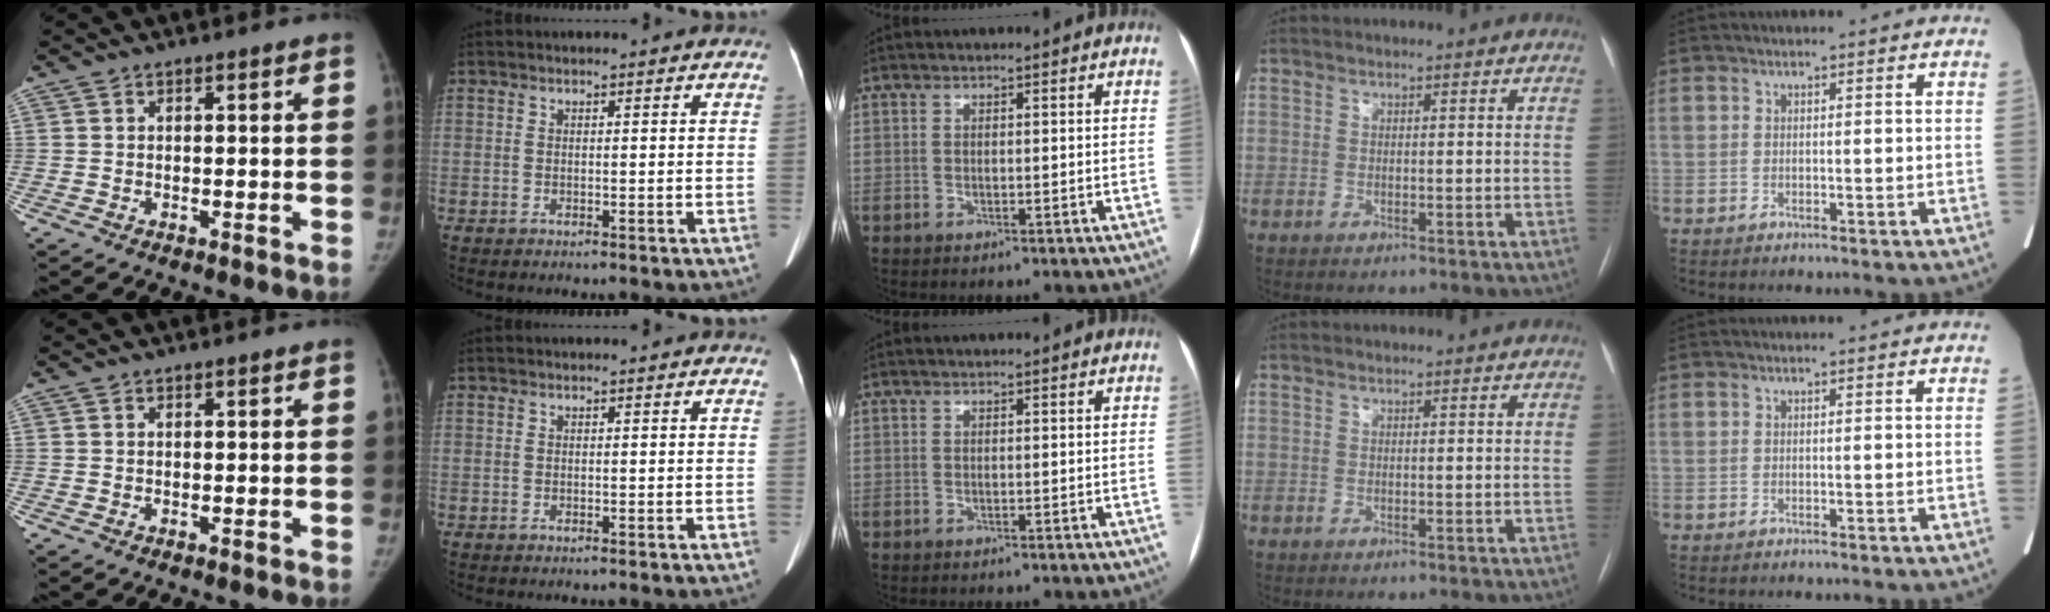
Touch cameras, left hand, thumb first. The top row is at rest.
{}